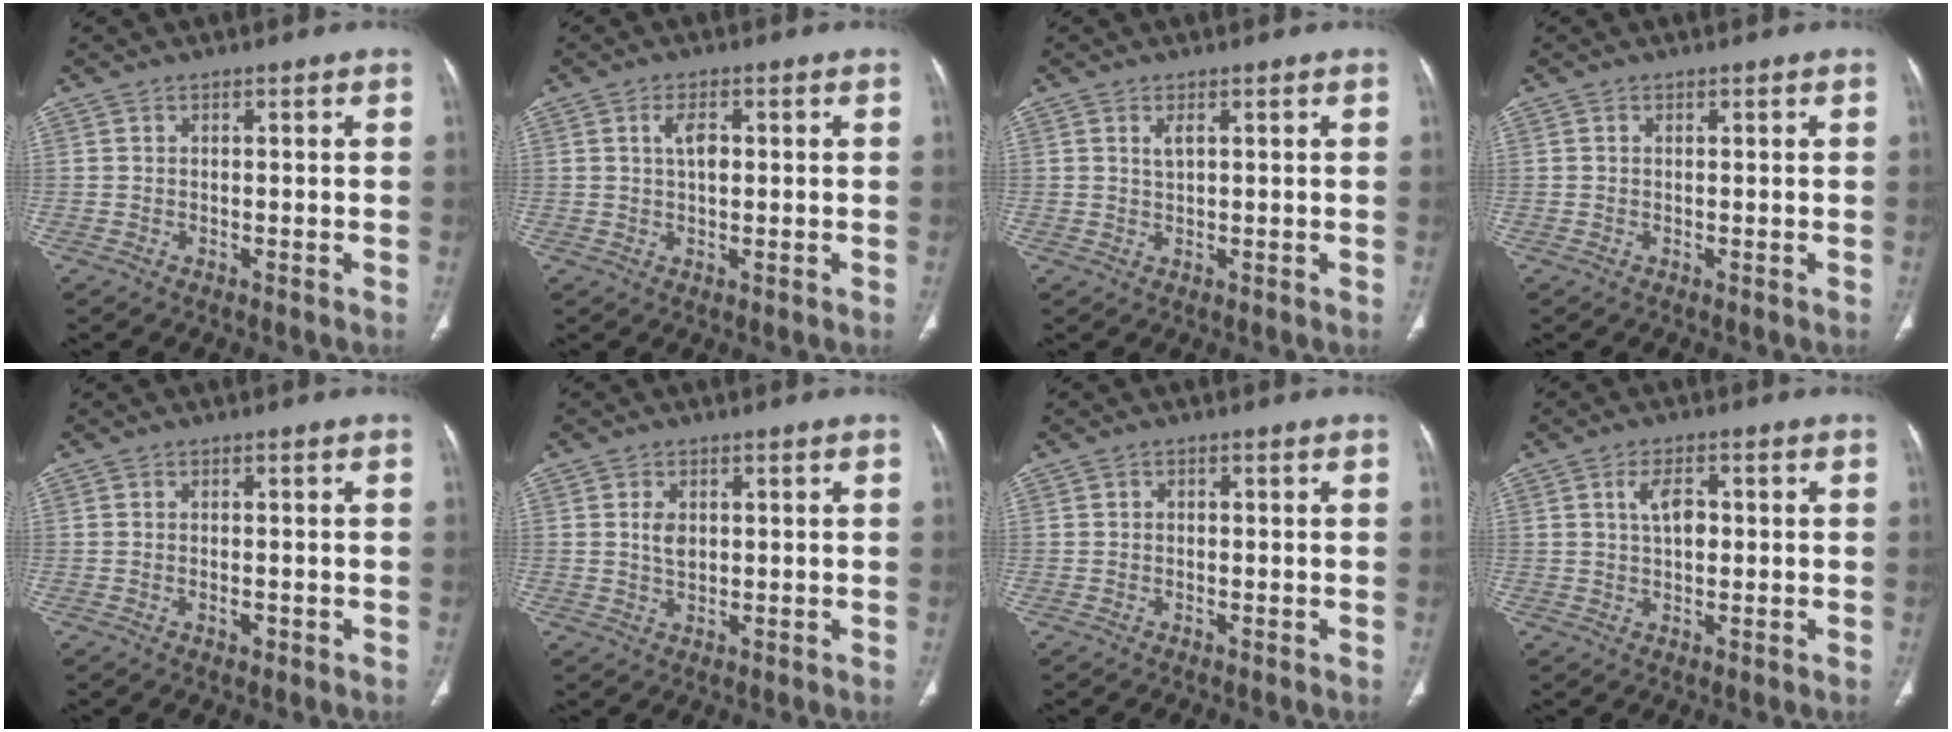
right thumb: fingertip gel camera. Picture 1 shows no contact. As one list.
[{"total": 3.5, "force": [0.7, 1.7, 3.0], "torque": [-0.054, 0.000, 0.012]}, {"total": 1.7, "force": [0.7, 0.7, 1.4], "torque": [-0.029, 0.000, 0.016]}, {"total": 0.0}, {"total": 1.3, "force": [-0.5, 0.8, 0.9], "torque": [-0.008, 0.002, -0.006]}, {"total": 3.0, "force": [0.5, 2.0, 2.1], "torque": [-0.033, -0.003, 0.011]}, {"total": 0.6, "force": [-0.1, 0.6, 0.3], "torque": [0.000, 0.003, -0.006]}, {"total": 4.6, "force": [0.8, 2.5, 3.8], "torque": [-0.067, 0.002, 0.013]}]